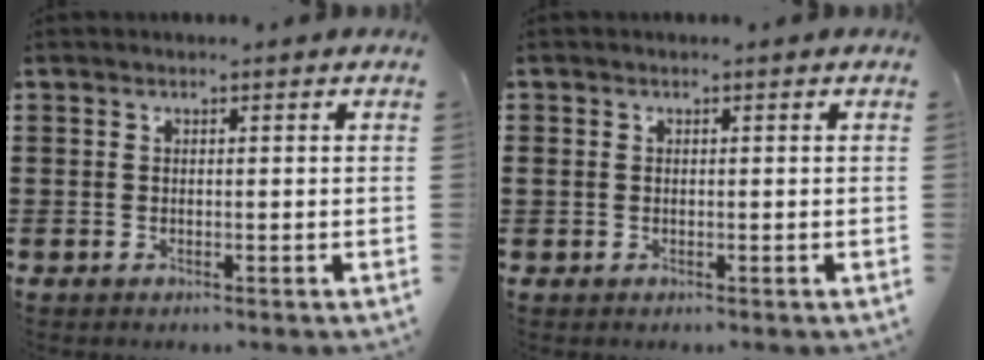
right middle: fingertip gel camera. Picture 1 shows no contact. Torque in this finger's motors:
{"motor_torque": [1.96, 0.18, 0.18, 0.08]}